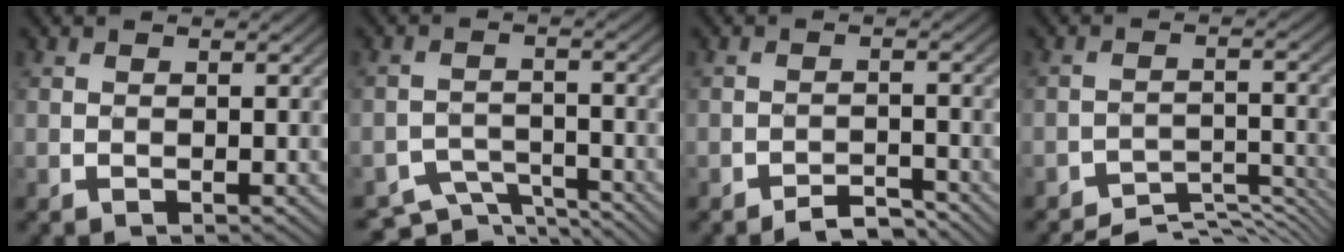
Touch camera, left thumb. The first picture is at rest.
{"total": 5.6, "force": [-4.9, 1.9, 1.8], "torque": [-0.036, -0.010, -0.080]}
{"total": 3.3, "force": [-2.9, 0.7, 1.3], "torque": [-0.016, 0.006, -0.051]}
{"total": 7.9, "force": [-7.3, 1.5, 2.4], "torque": [-0.039, 0.005, -0.105]}